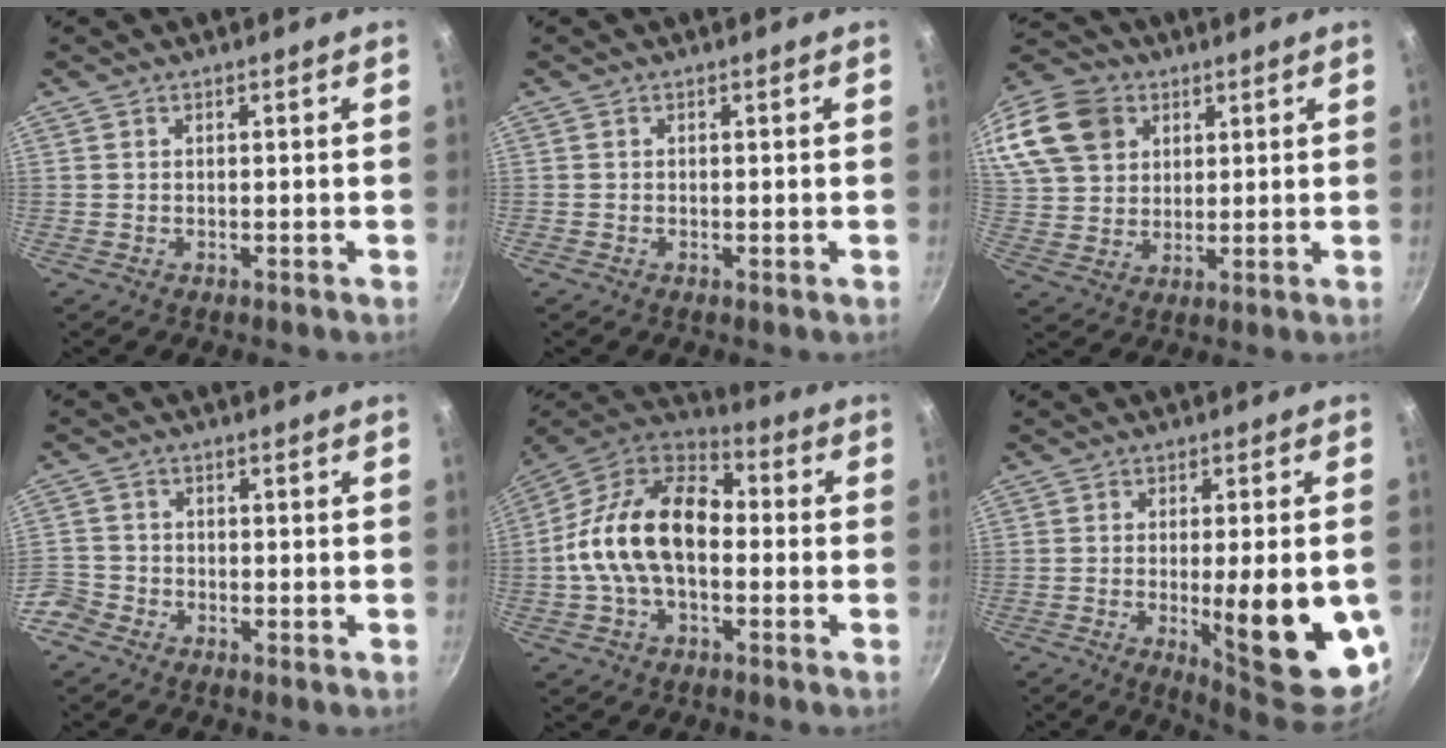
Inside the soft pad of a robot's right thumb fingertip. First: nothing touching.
{"total": 0.0}
{"total": 21.6, "force": [9.3, 16.3, 10.7], "torque": [-0.240, 0.025, 0.179]}
{"total": 5.3, "force": [-3.0, 4.1, 1.5], "torque": [-0.037, 0.028, -0.068]}
{"total": 18.7, "force": [-1.3, 11.6, 14.6], "torque": [-0.231, 0.043, -0.043]}
{"total": 19.0, "force": [-4.0, 5.2, 17.8], "torque": [-0.206, -0.007, -0.040]}